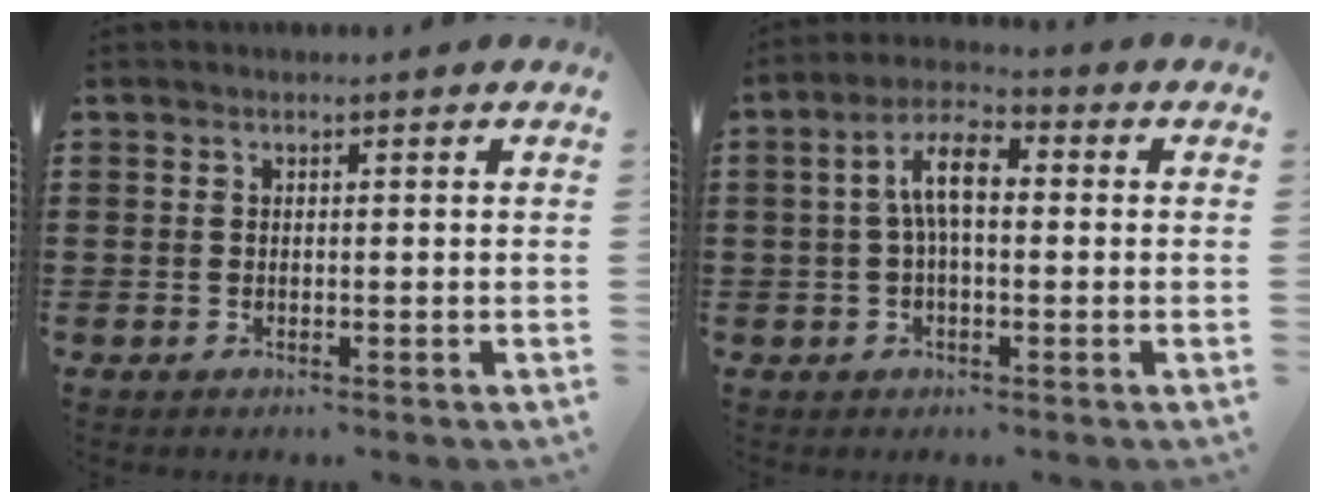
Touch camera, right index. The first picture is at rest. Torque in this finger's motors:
{"motor_torque": [1.56, 0.58, 0.84, 0.21]}